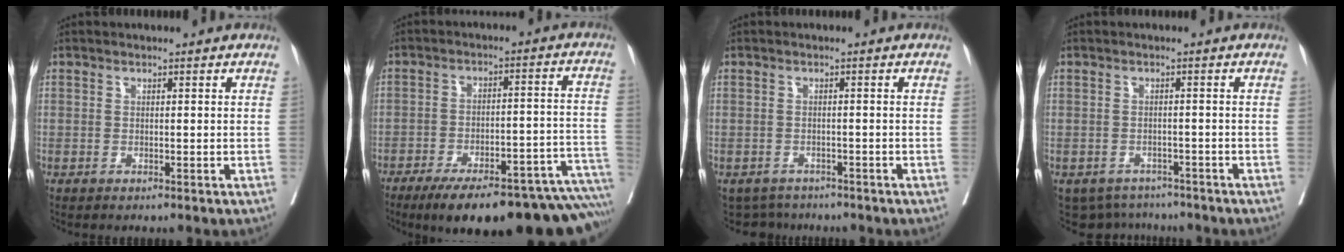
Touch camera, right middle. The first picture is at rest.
{"total": 25.5, "force": [-21.3, 4.7, 13.3], "torque": [-0.101, 0.014, -0.279]}
{"total": 4.2, "force": [-3.6, 2.2, -0.2], "torque": [0.008, 0.000, -0.052]}
{"total": 5.6, "force": [-4.8, 2.8, 0.1], "torque": [0.004, 0.006, -0.064]}